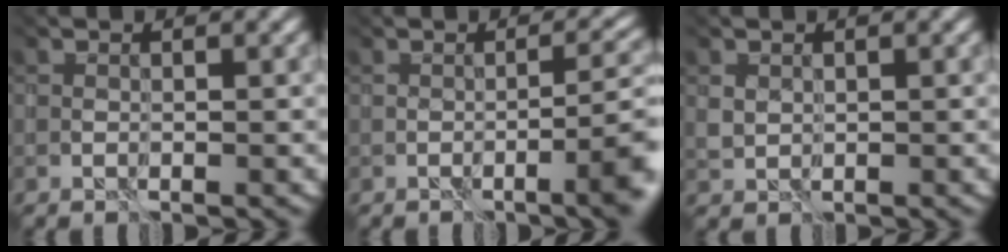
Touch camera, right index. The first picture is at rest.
{"total": 4.3, "force": [-2.5, 0.1, 3.5], "torque": [-0.043, -0.001, -0.016]}
{"total": 1.3, "force": [0.9, 0.9, -0.2], "torque": [-0.019, -0.007, 0.029]}